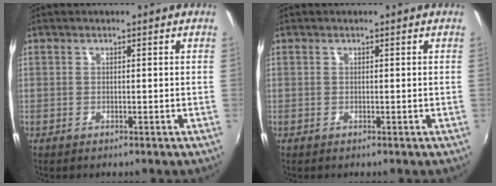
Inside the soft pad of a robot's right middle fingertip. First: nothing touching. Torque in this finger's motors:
{"motor_torque": [0.00, 0.00, 0.00, 0.00]}